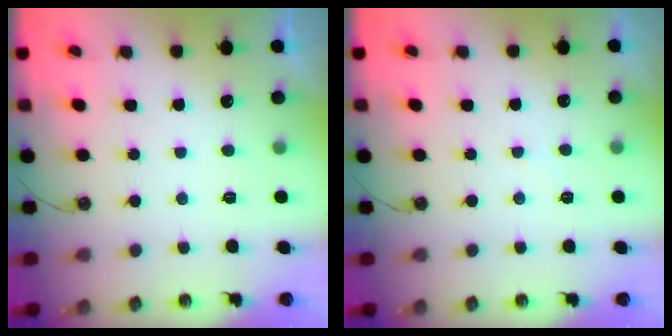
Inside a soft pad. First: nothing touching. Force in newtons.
{"total": 4.1, "press": 4.0, "slide": 0.8}